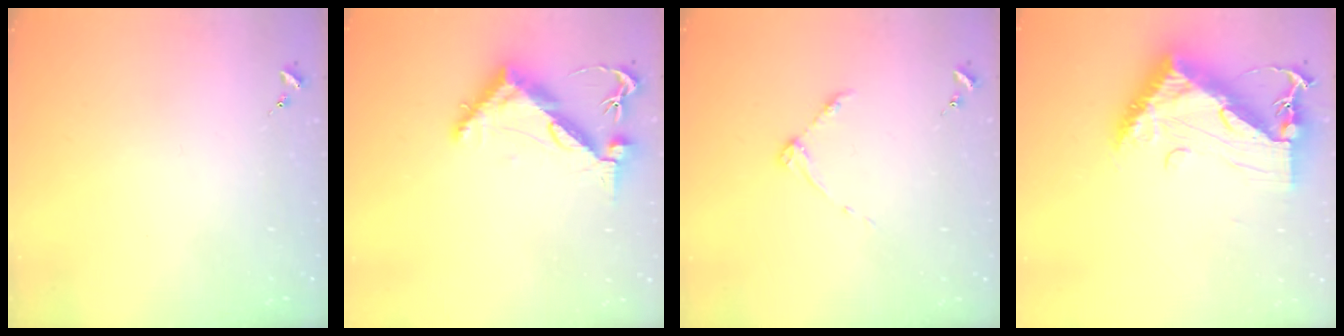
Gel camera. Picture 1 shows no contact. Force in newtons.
{"total": 11.0, "press": 10.9, "slide": 1.1}
{"total": 4.9, "press": 4.8, "slide": 0.7}
{"total": 14.1, "press": 14.0, "slide": 1.3}